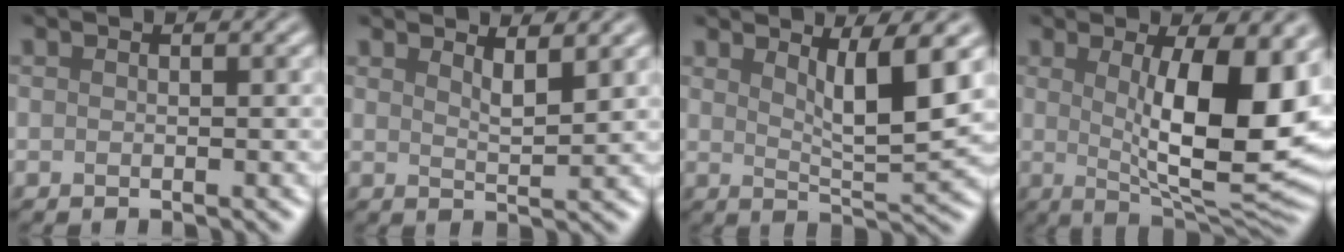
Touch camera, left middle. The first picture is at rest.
{"total": 2.3, "force": [1.8, 0.5, 1.3], "torque": [-0.016, -0.003, 0.029]}
{"total": 5.0, "force": [2.3, 1.1, 4.3], "torque": [-0.065, -0.009, 0.039]}
{"total": 12.4, "force": [1.5, 3.9, 11.7], "torque": [-0.159, -0.016, 0.029]}